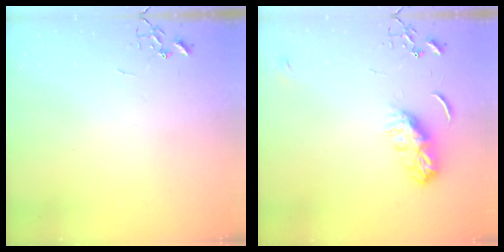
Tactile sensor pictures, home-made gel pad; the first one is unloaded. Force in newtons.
{"total": 8.4, "press": 8.4, "slide": 0.6}